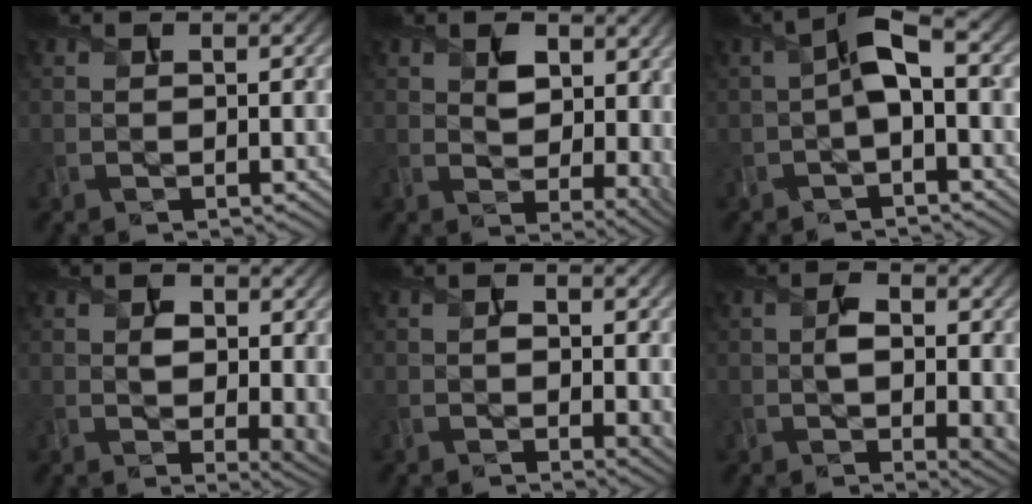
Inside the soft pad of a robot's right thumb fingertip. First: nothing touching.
{"total": 6.5, "force": [1.9, 4.0, 4.7], "torque": [-0.072, -0.006, 0.033]}
{"total": 4.6, "force": [-0.5, 1.6, 4.3], "torque": [-0.089, 0.014, -0.018]}
{"total": 4.5, "force": [0.6, 2.6, 3.7], "torque": [-0.054, -0.007, 0.013]}
{"total": 2.3, "force": [0.0, 1.3, 1.9], "torque": [-0.025, -0.009, 0.001]}
{"total": 4.8, "force": [-0.1, 2.4, 4.1], "torque": [-0.068, -0.008, 0.000]}